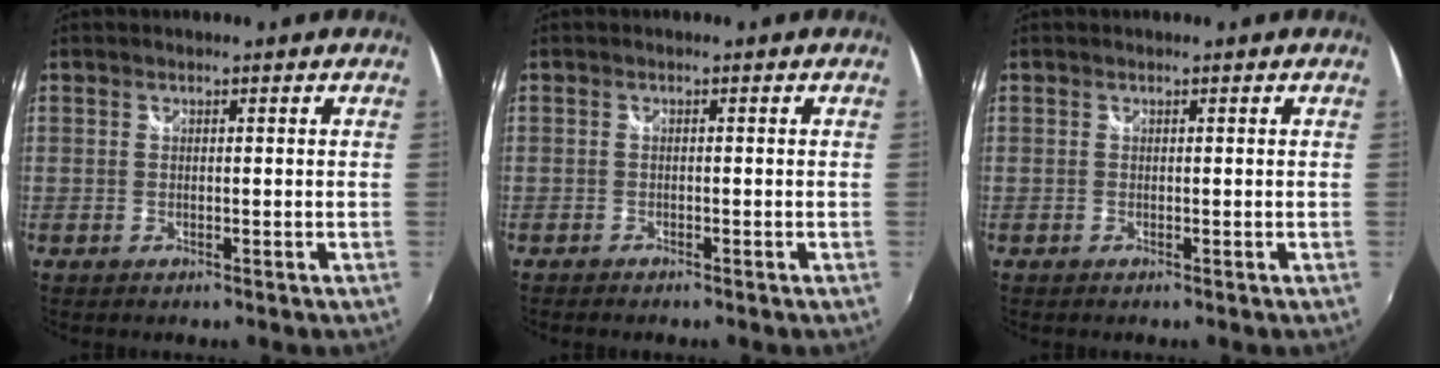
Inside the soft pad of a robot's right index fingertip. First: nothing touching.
{"total": 1.3, "force": [-1.2, 0.4, 0.4], "torque": [-0.014, -0.007, -0.023]}
{"total": 0.0}